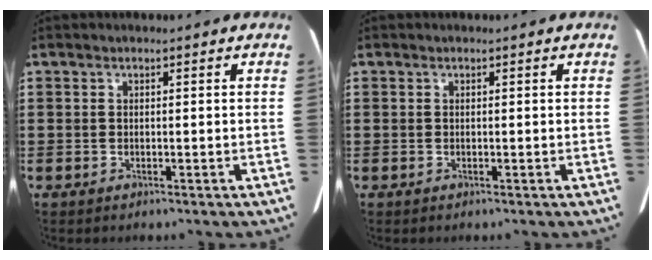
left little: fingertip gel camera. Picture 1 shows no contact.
{"total": 0.0}